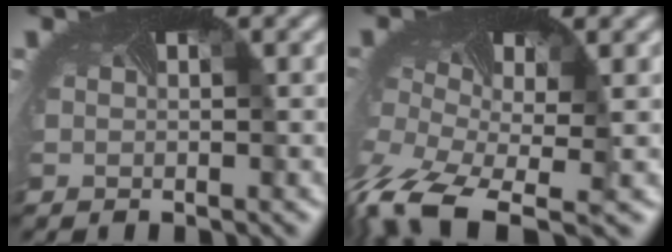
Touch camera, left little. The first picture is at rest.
{"total": 10.1, "force": [-6.7, 4.5, 6.0], "torque": [-0.171, -0.057, -0.117]}